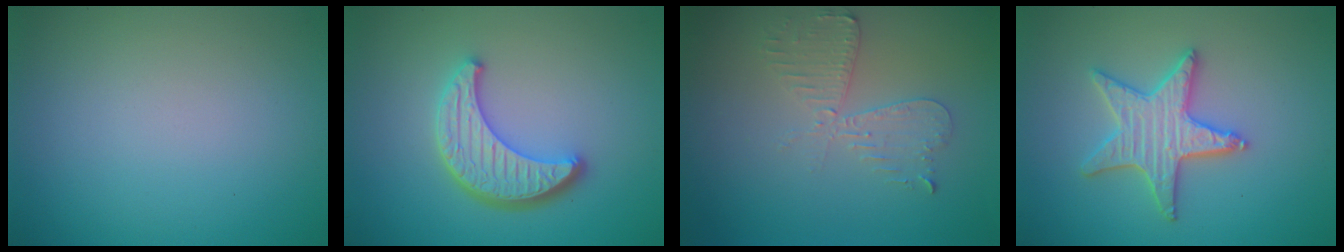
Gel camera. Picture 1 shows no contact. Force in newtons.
{"total": 4.5, "press": 3.8, "slide": 2.5}
{"total": 2.6, "press": 2.5, "slide": 0.5}
{"total": 3.8, "press": 3.7, "slide": 0.7}